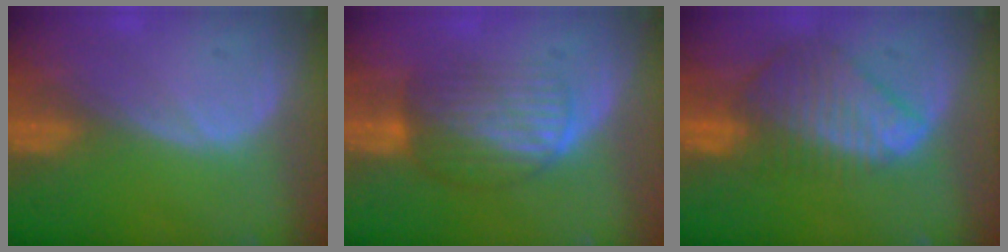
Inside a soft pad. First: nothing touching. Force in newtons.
{"total": 6.7, "press": 6.4, "slide": 1.8}
{"total": 9.0, "press": 7.8, "slide": 4.6}